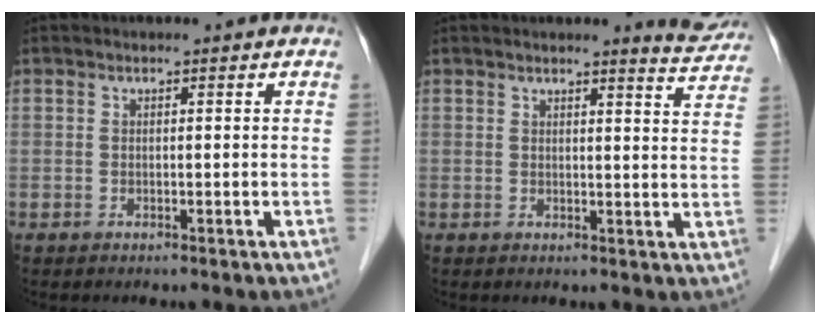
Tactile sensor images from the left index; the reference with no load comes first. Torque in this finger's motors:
{"motor_torque": [0.98, -1.16, 0.49, 0.06]}